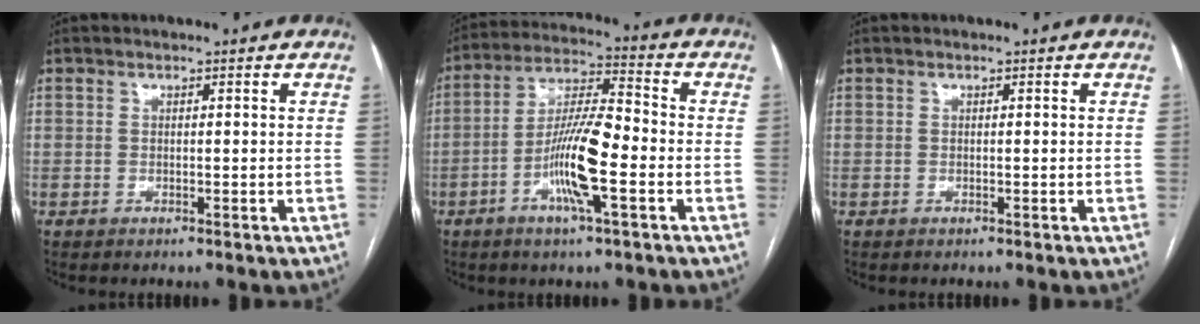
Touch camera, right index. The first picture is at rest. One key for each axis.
{"total": 11.9, "fx": -3.7, "fy": 1.5, "fz": 11.2, "tx": -0.212, "ty": 0.004, "tz": -0.071}
{"total": 0.0}